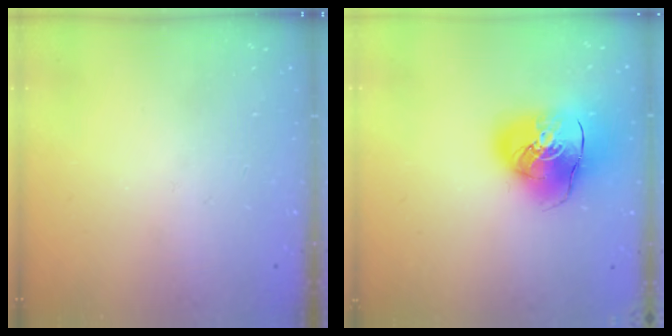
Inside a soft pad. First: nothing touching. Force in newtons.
{"total": 15.9, "press": 15.6, "slide": 2.7}